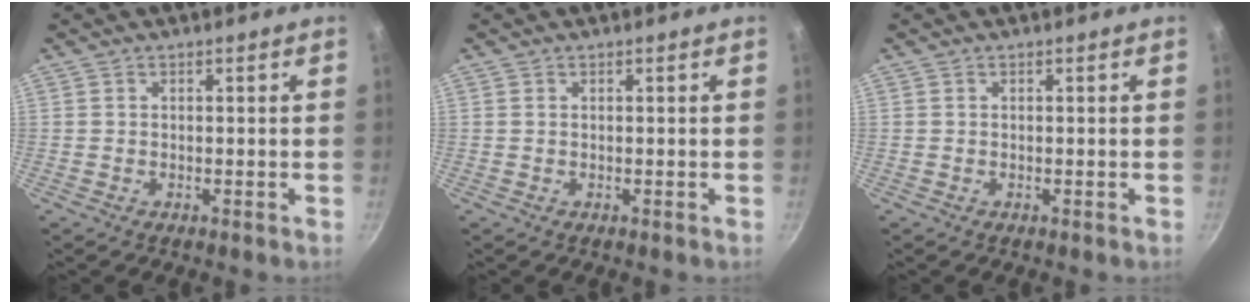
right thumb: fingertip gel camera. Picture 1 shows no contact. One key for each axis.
{"total": 0.0}
{"total": 0.0}